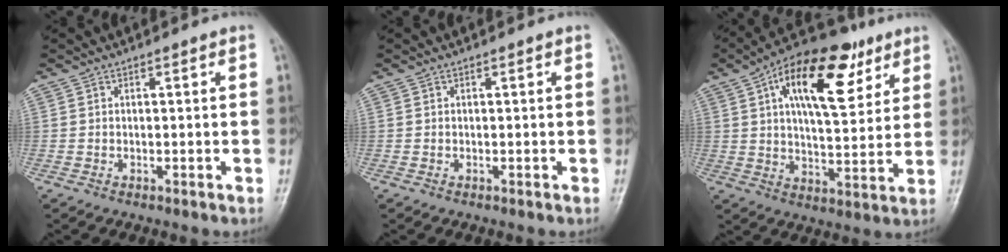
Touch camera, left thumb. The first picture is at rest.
{"total": 0.0}
{"total": 19.3, "force": [8.5, 8.9, 14.9], "torque": [-0.199, -0.010, 0.130]}